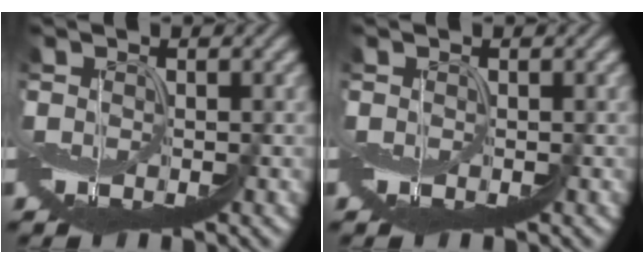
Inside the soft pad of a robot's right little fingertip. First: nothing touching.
{"total": 0.0}